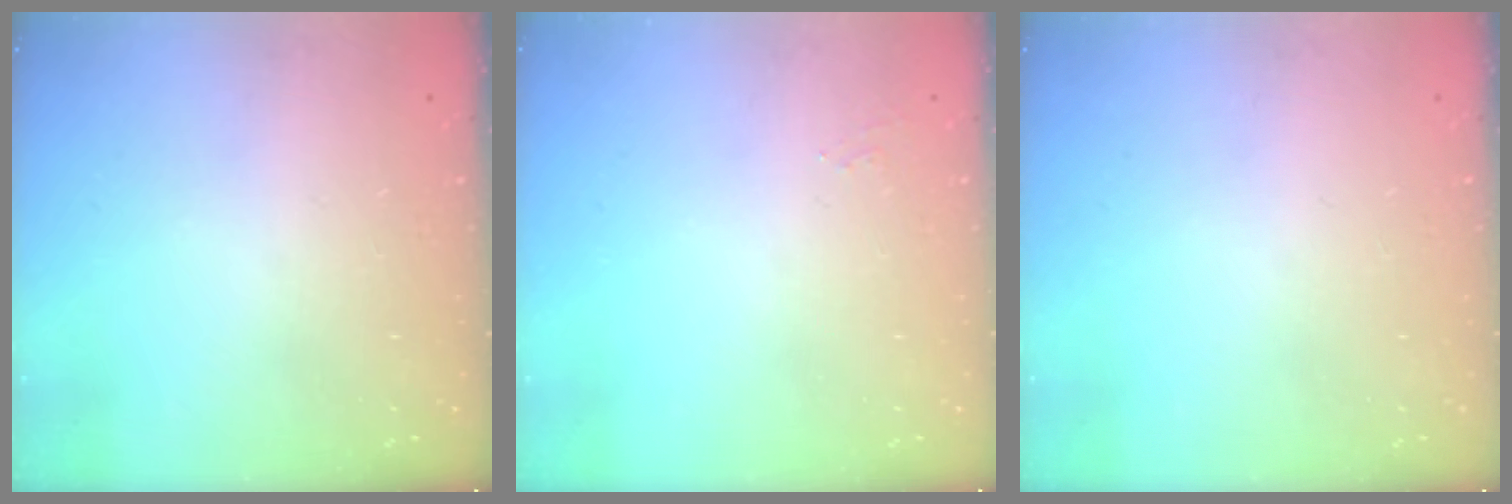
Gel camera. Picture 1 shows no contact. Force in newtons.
{"total": 5.1, "press": 5.1, "slide": 0.5}
{"total": 0.0}